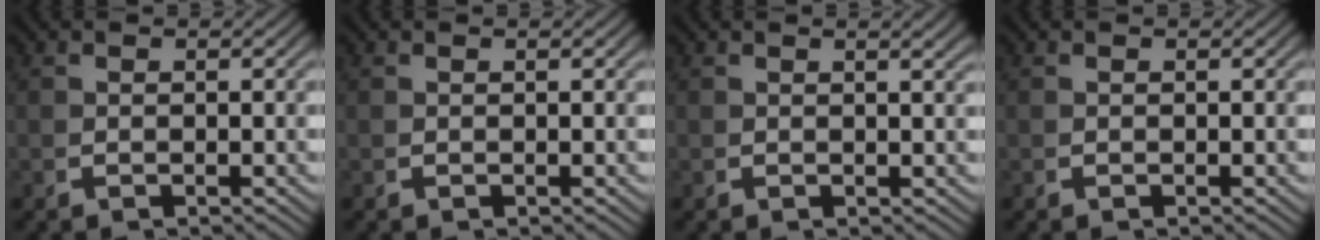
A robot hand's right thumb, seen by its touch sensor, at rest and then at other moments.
{"total": 0.0}
{"total": 1.0, "force": [0.6, 0.0, 0.8], "torque": [-0.013, 0.002, 0.010]}
{"total": 0.0}